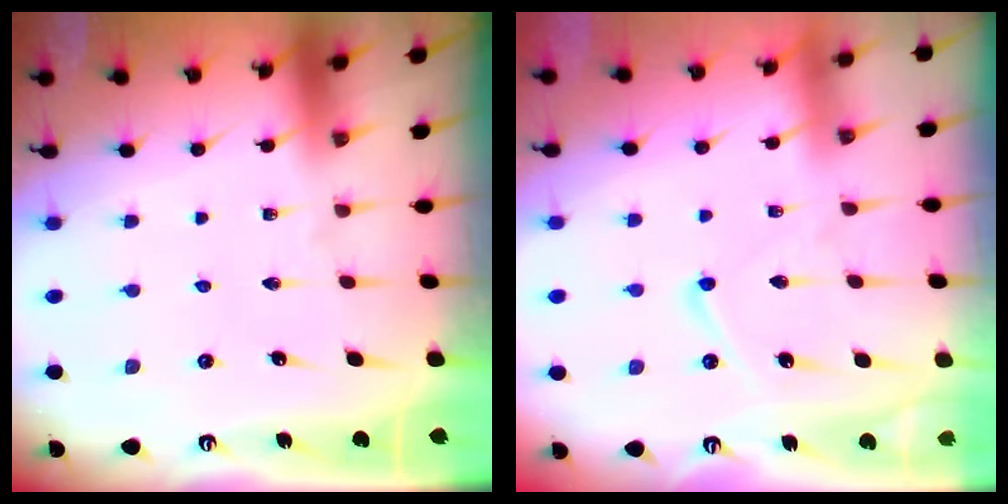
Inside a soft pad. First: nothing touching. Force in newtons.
{"total": 8.0, "press": 8.0, "slide": 0.8}